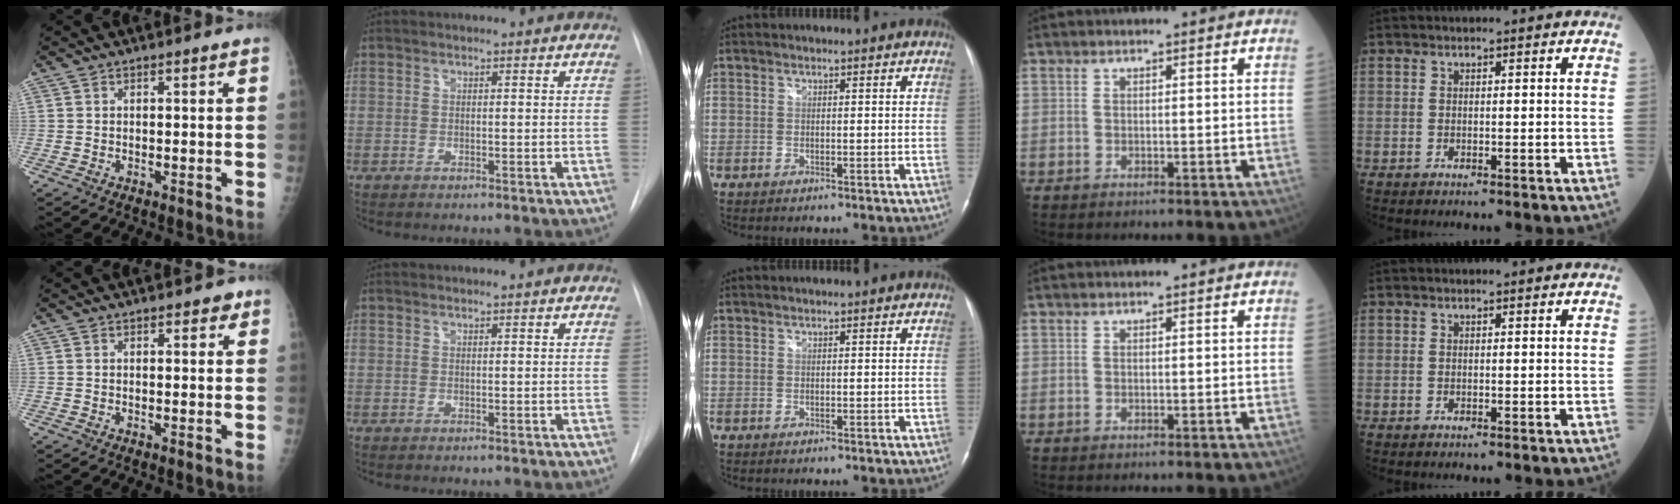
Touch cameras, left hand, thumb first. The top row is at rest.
{"thumb": {"total": 2.0, "force": [1.3, 1.1, 1.0], "torque": [0.004, -0.003, 0.011]}, "index": {"total": 1.0, "force": [1.0, 0.0, 0.2], "torque": [-0.003, 0.014, 0.019]}}